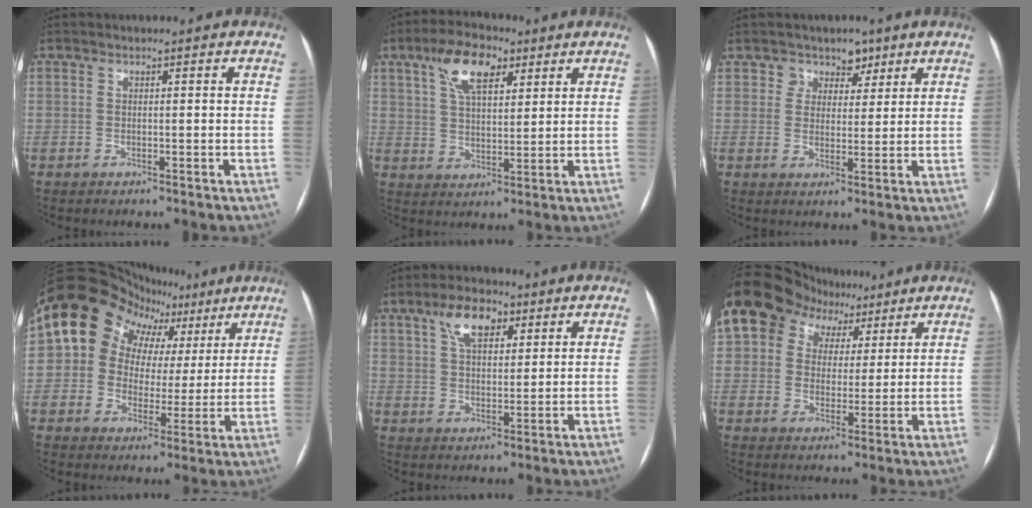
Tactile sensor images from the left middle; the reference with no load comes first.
{"total": 9.2, "force": [4.9, 3.9, 6.8], "torque": [-0.130, 0.020, 0.092]}
{"total": 4.0, "force": [2.7, 2.9, 0.1], "torque": [0.011, -0.001, 0.038]}
{"total": 13.8, "force": [5.8, 11.3, 5.3], "torque": [-0.054, 0.062, 0.087]}
{"total": 7.5, "force": [4.0, 3.6, 5.2], "torque": [-0.097, 0.019, 0.071]}
{"total": 13.9, "force": [7.7, 10.2, 5.4], "torque": [-0.107, 0.063, 0.132]}